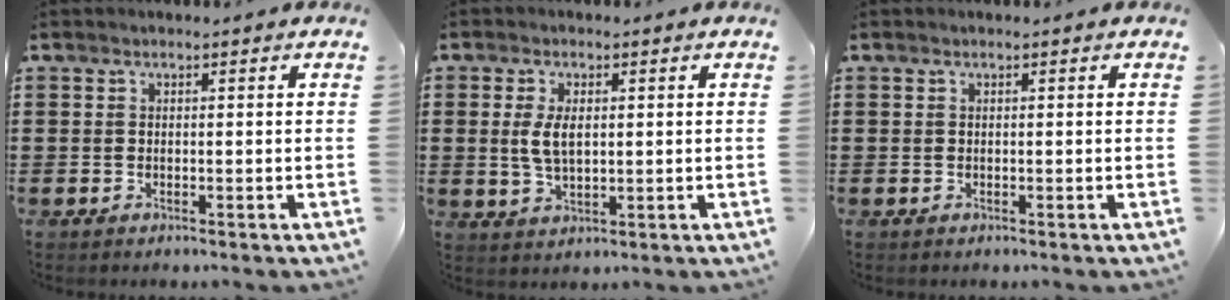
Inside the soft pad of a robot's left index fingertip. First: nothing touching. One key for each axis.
{"total": 4.4, "fx": 0.7, "fy": 2.1, "fz": 3.8, "tx": -0.093, "ty": 0.002, "tz": 0.007}
{"total": 0.0}